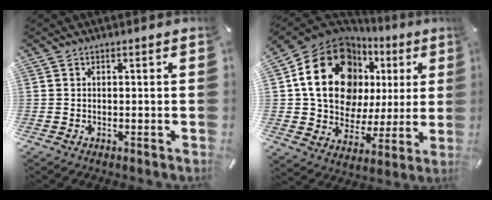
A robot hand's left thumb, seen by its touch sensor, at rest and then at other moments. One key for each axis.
{"total": 22.2, "fx": 7.6, "fy": 16.5, "fz": 12.7, "tx": -0.227, "ty": -0.038, "tz": 0.136}